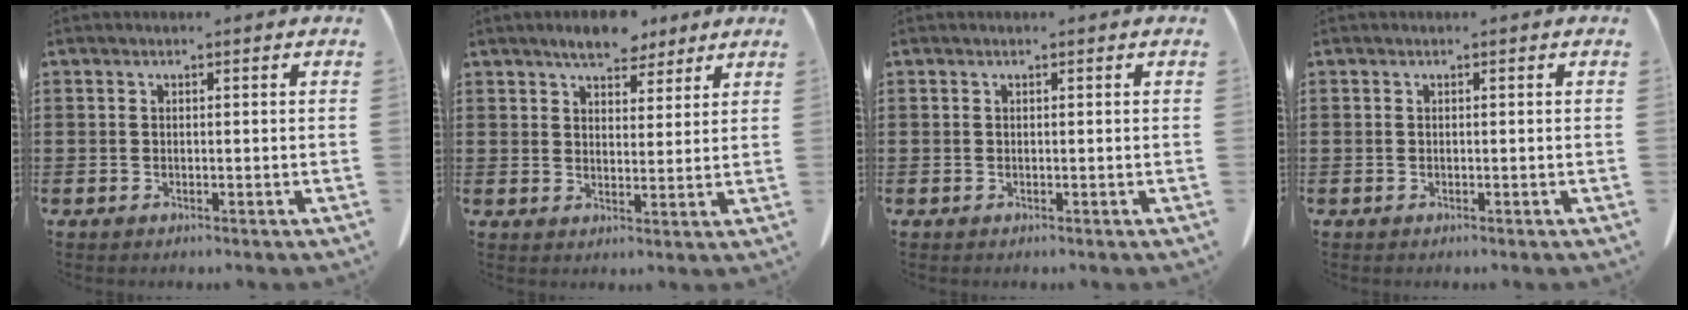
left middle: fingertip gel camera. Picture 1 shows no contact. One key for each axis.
{"total": 5.2, "fx": 4.7, "fy": 1.8, "fz": 1.5, "tx": -0.034, "ty": -0.008, "tz": 0.086}
{"total": 0.0}
{"total": 0.0}